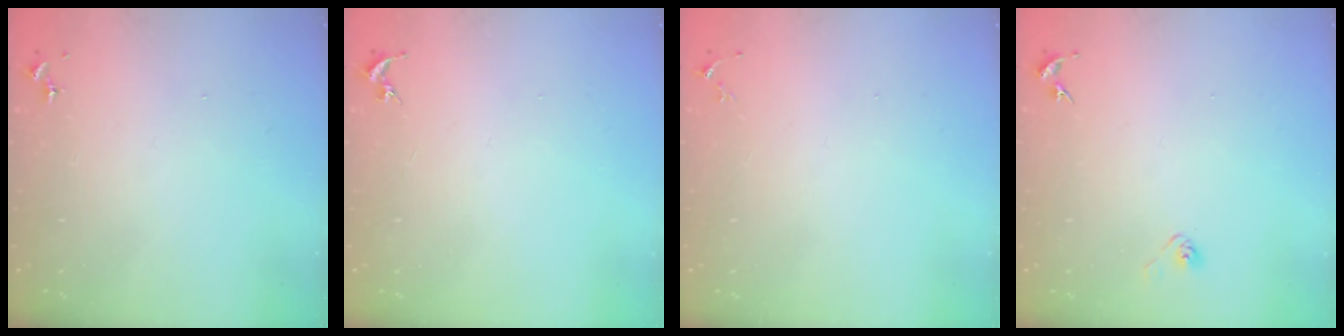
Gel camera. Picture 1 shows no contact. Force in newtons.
{"total": 0.0}
{"total": 3.3, "press": 3.3, "slide": 0.5}
{"total": 3.8, "press": 3.7, "slide": 1.0}